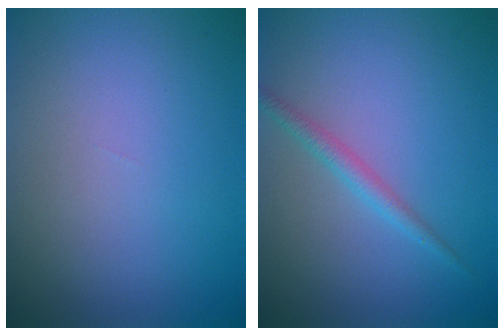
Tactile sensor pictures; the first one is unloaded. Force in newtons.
{"total": 1.6, "press": 1.6, "slide": 0.1}